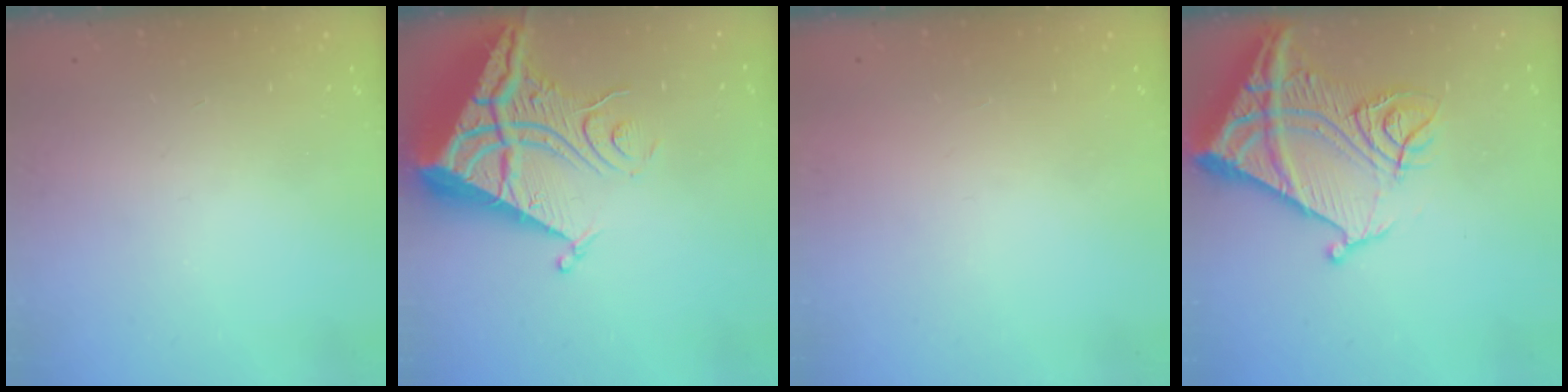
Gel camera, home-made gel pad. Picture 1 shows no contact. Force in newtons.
{"total": 12.7, "press": 12.6, "slide": 1.2}
{"total": 1.5, "press": 1.5, "slide": 0.1}
{"total": 18.9, "press": 18.7, "slide": 2.3}